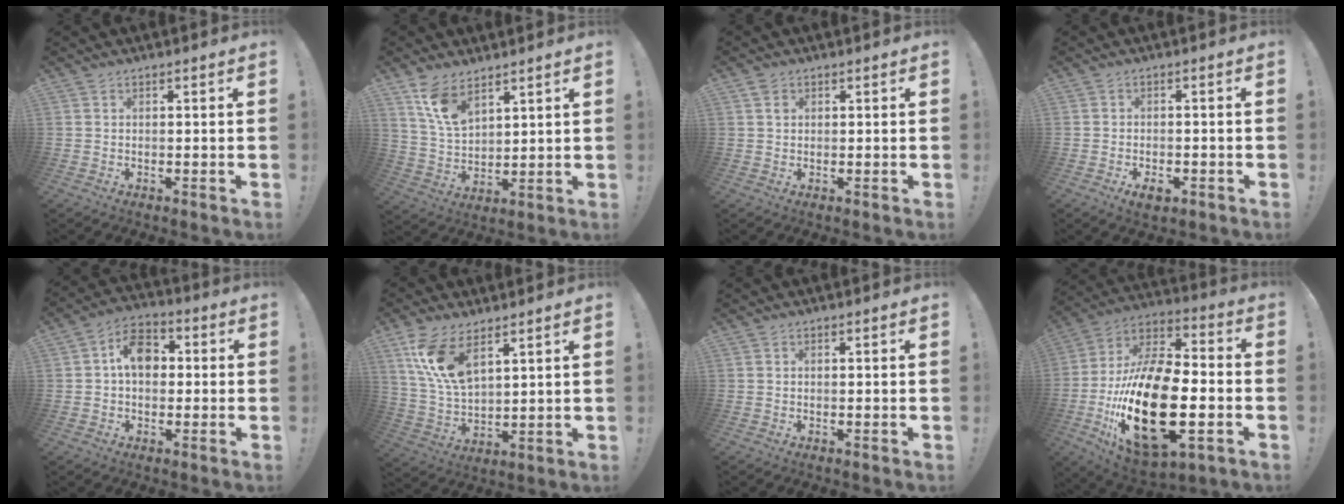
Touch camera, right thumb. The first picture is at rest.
{"total": 10.5, "force": [7.4, 5.1, 5.4], "torque": [-0.107, -0.036, 0.145]}
{"total": 1.6, "force": [0.8, 1.2, 0.6], "torque": [0.001, -0.002, 0.011]}
{"total": 3.6, "force": [-1.9, 1.7, 2.5], "torque": [-0.031, 0.006, -0.034]}
{"total": 9.5, "force": [1.2, 6.9, 6.5], "torque": [-0.092, 0.014, 0.024]}
{"total": 12.7, "force": [7.9, 5.7, 8.2], "torque": [-0.179, -0.034, 0.148]}
{"total": 0.0}
{"total": 30.4, "force": [-6.8, 14.6, 25.7], "torque": [-0.497, 0.032, -0.104]}